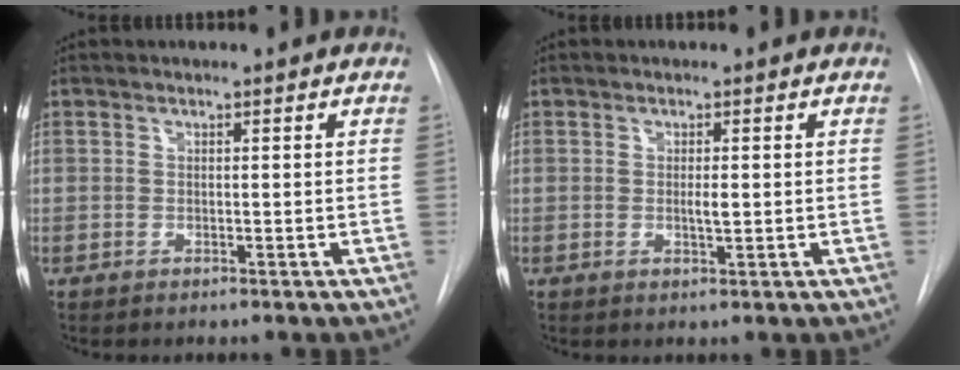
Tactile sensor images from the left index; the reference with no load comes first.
{"total": 1.5, "force": [0.0, 0.3, 1.4], "torque": [-0.026, -0.002, 0.001]}